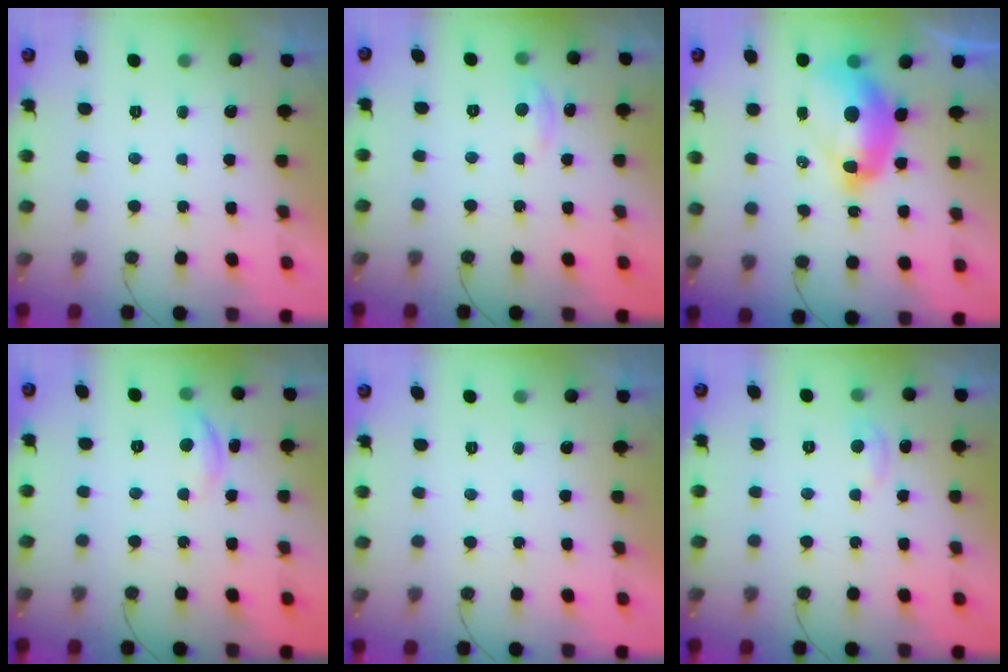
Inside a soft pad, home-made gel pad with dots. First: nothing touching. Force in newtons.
{"total": 2.9, "press": 2.9, "slide": 0.3}
{"total": 13.5, "press": 13.4, "slide": 1.4}
{"total": 5.4, "press": 5.4, "slide": 0.3}
{"total": 0.0}
{"total": 5.9, "press": 5.8, "slide": 0.8}